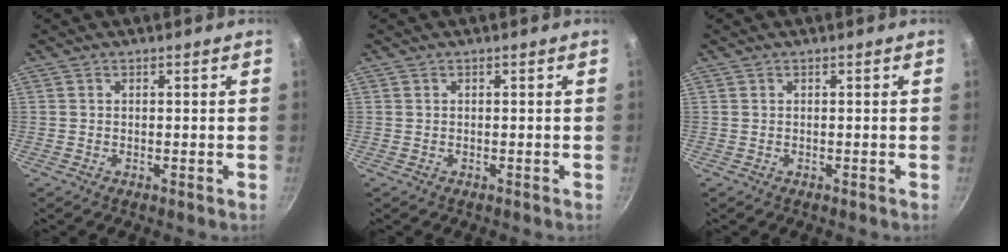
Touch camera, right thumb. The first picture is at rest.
{"total": 0.0}
{"total": 0.0}